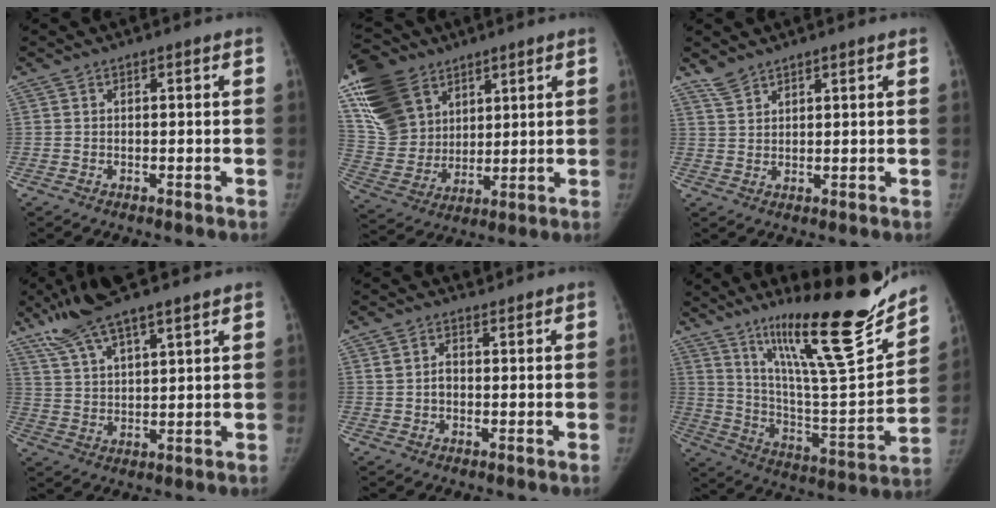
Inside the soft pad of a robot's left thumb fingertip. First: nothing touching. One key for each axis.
{"total": 20.3, "fx": 10.5, "fy": 14.3, "fz": 9.9, "tx": -0.193, "ty": -0.017, "tz": 0.208}
{"total": 3.1, "fx": 2.8, "fy": 1.0, "fz": 0.9, "tx": -0.011, "ty": -0.006, "tz": 0.057}
{"total": 12.6, "fx": 9.1, "fy": 2.8, "fz": 8.2, "tx": -0.150, "ty": -0.022, "tz": 0.174}
{"total": 2.3, "fx": 1.0, "fy": 1.6, "fz": 1.3, "tx": -0.022, "ty": 0.005, "tz": 0.019}
{"total": 26.8, "fx": 18.8, "fy": 4.2, "fz": 18.5, "tx": -0.266, "ty": -0.102, "tz": 0.314}